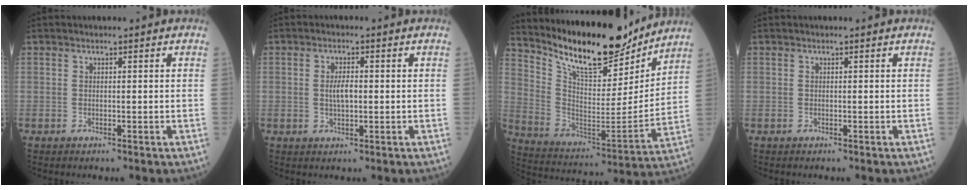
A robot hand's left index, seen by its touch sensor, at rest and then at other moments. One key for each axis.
{"total": 3.0, "fx": 0.0, "fy": 1.0, "fz": 2.8, "tx": -0.057, "ty": 0.002, "tz": 0.001}
{"total": 18.0, "fx": 15.9, "fy": 4.4, "fz": 7.4, "tx": -0.141, "ty": -0.029, "tz": 0.267}
{"total": 0.0}